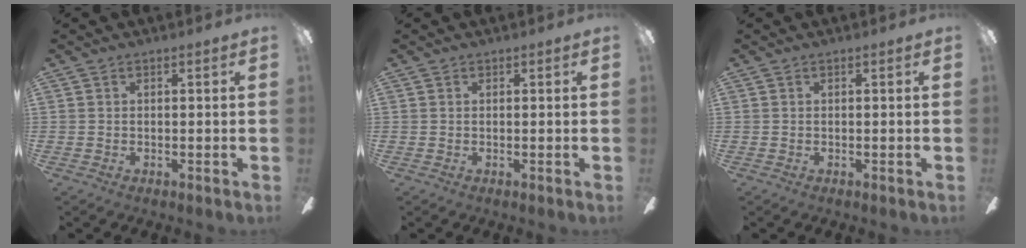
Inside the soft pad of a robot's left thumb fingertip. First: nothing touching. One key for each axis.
{"total": 0.0}
{"total": 0.0}